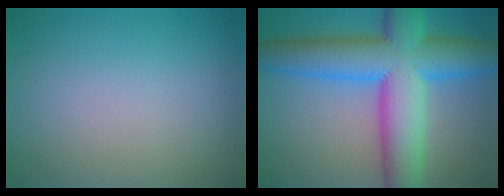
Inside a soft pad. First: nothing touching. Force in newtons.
{"total": 12.5, "press": 12.5, "slide": 0.2}